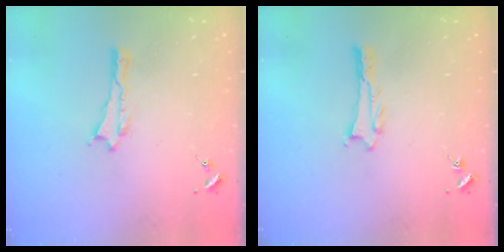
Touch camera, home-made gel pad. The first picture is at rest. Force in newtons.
{"total": 0.8, "press": 0.8, "slide": 0.1}